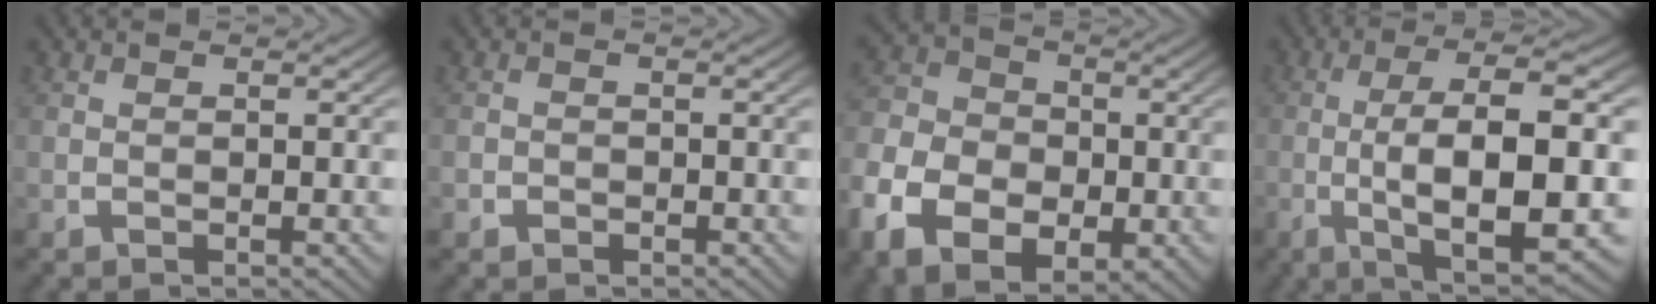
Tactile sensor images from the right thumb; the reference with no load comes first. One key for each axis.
{"total": 1.0, "fx": -0.6, "fy": 0.8, "fz": 0.1, "tx": 0.001, "ty": -0.003, "tz": -0.013}
{"total": 11.3, "fx": -2.1, "fy": 8.7, "fz": 6.9, "tx": -0.144, "ty": -0.032, "tz": -0.025}
{"total": 10.1, "fx": -1.2, "fy": 3.6, "fz": 9.4, "tx": -0.184, "ty": -0.026, "tz": -0.005}